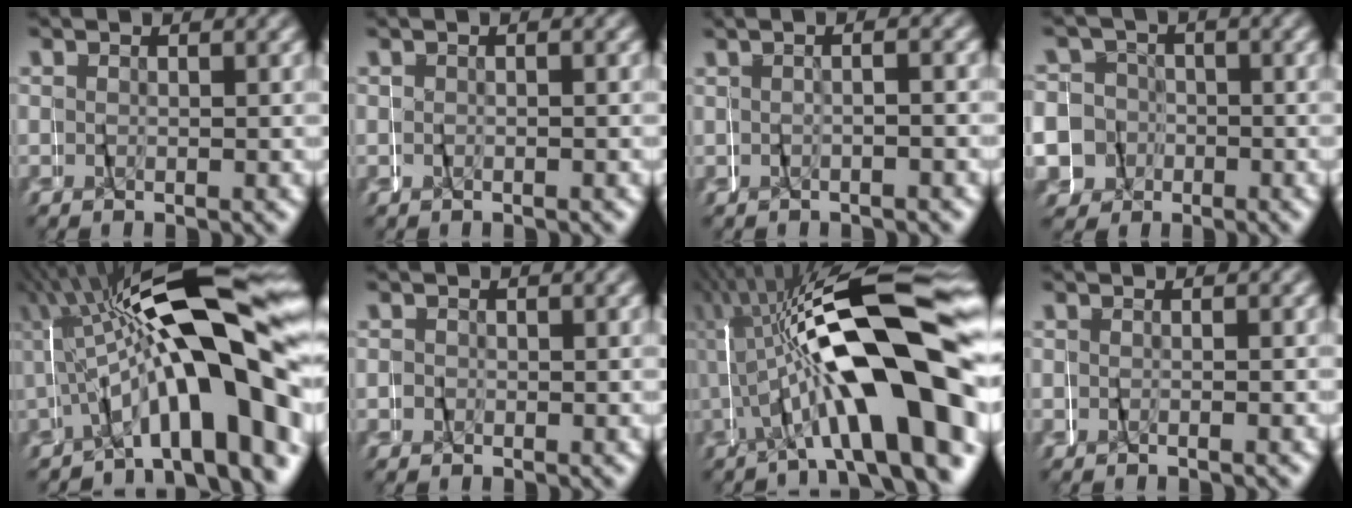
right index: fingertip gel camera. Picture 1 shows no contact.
{"total": 0.5, "force": [-0.3, -0.4, -0.2], "torque": [-0.004, 0.006, -0.008]}
{"total": 1.2, "force": [-1.0, -0.7, 0.2], "torque": [-0.007, 0.014, -0.021]}
{"total": 11.4, "force": [-1.8, 11.0, 2.4], "torque": [-0.084, -0.034, -0.036]}
{"total": 15.3, "force": [1.4, 5.9, 14.0], "torque": [-0.221, 0.020, 0.018]}
{"total": 1.2, "force": [-0.1, 1.2, -0.1], "torque": [0.000, 0.005, -0.007]}
{"total": 15.5, "force": [-0.5, 5.3, 14.6], "torque": [-0.242, 0.016, -0.006]}
{"total": 0.6, "force": [-0.6, -0.1, 0.1], "torque": [-0.016, 0.002, -0.013]}